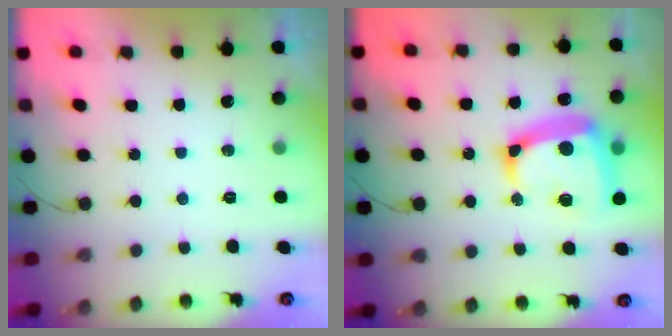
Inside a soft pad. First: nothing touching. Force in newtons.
{"total": 16.5, "press": 16.4, "slide": 2.1}